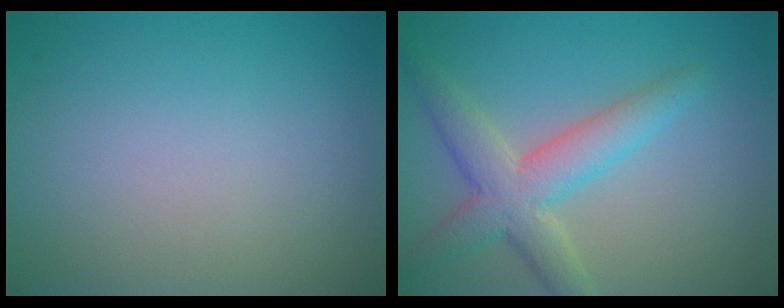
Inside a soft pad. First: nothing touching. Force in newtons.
{"total": 4.9, "press": 4.9, "slide": 0.4}